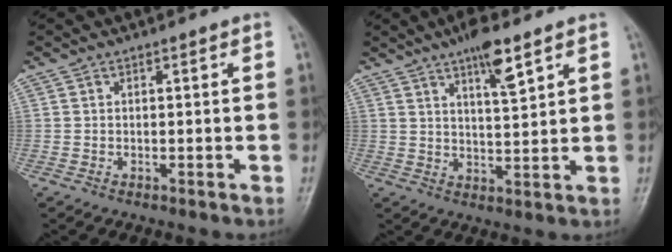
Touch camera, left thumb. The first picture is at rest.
{"total": 7.4, "force": [4.5, 1.7, 5.6], "torque": [-0.086, -0.025, 0.076]}